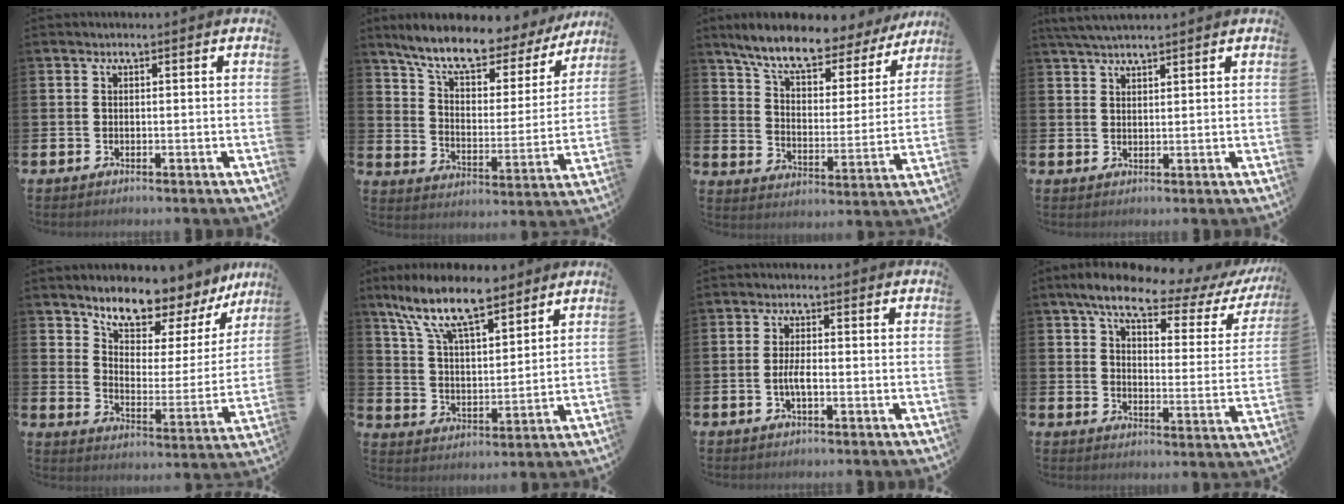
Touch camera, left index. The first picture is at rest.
{"total": 9.0, "force": [7.7, 2.6, 4.0], "torque": [-0.104, -0.050, 0.127]}
{"total": 8.7, "force": [7.7, 2.0, 3.5], "torque": [-0.096, -0.050, 0.127]}
{"total": 3.4, "force": [3.2, 0.4, 1.3], "torque": [-0.039, -0.002, 0.061]}
{"total": 8.8, "force": [8.2, 2.4, 2.2], "torque": [-0.077, -0.062, 0.142]}
{"total": 11.7, "force": [9.3, 3.5, 6.1], "torque": [-0.142, -0.032, 0.165]}
{"total": 2.5, "force": [-0.7, 0.8, 2.3], "torque": [-0.036, 0.001, -0.014]}
{"total": 8.2, "force": [6.2, 2.6, 4.7], "torque": [-0.093, -0.037, 0.095]}